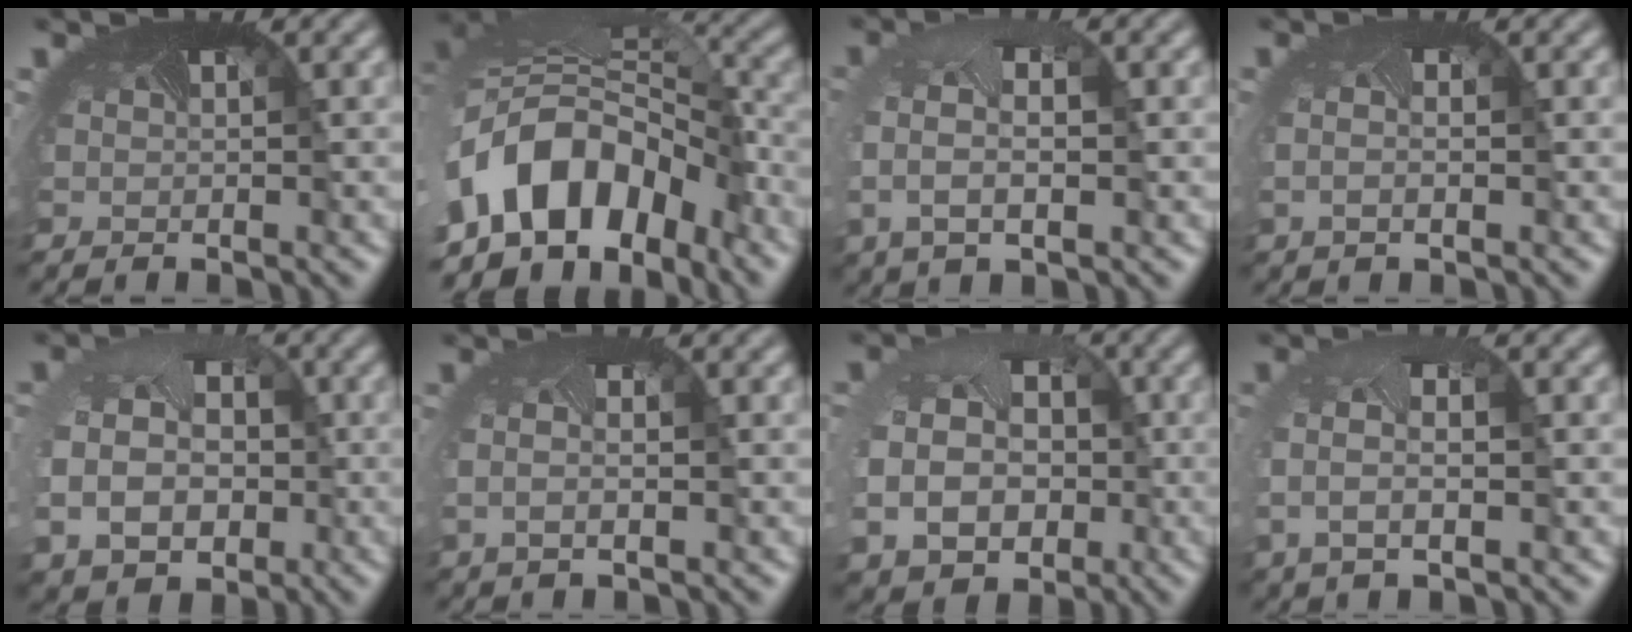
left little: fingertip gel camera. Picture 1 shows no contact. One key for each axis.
{"total": 11.7, "fx": -5.6, "fy": 7.9, "fz": 6.6, "tx": -0.156, "ty": -0.004, "tz": -0.097}
{"total": 4.5, "fx": 0.0, "fy": 2.7, "fz": 3.5, "tx": -0.097, "ty": -0.005, "tz": 0.000}
{"total": 1.6, "fx": -0.2, "fy": 0.8, "fz": 1.4, "tx": -0.038, "ty": -0.007, "tz": -0.002}
{"total": 8.7, "fx": -0.8, "fy": 7.1, "fz": 4.8, "tx": -0.097, "ty": -0.032, "tz": -0.007}
{"total": 2.2, "fx": -0.1, "fy": 1.1, "fz": 1.9, "tx": -0.055, "ty": -0.008, "tz": 0.002}
{"total": 9.7, "fx": -1.2, "fy": 8.3, "fz": 4.9, "tx": -0.100, "ty": -0.036, "tz": -0.021}
{"total": 3.6, "fx": -0.1, "fy": 1.9, "fz": 3.0, "tx": -0.089, "ty": -0.005, "tz": -0.002}